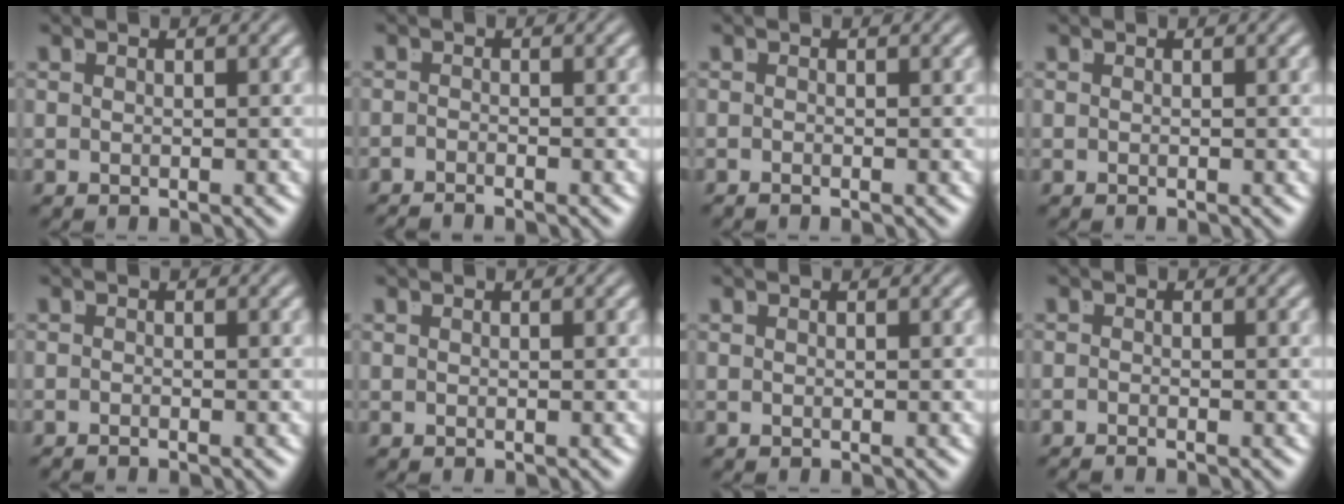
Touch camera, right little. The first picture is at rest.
{"total": 1.7, "force": [-1.6, -0.6, -0.1], "torque": [0.005, -0.010, -0.025]}
{"total": 0.9, "force": [-0.7, -0.6, 0.1], "torque": [0.002, -0.004, -0.010]}
{"total": 0.0}
{"total": 1.2, "force": [-1.0, -0.7, 0.0], "torque": [0.005, -0.008, -0.014]}
{"total": 0.0}
{"total": 0.0}
{"total": 1.3, "force": [-1.2, -0.5, 0.1], "torque": [0.001, -0.008, -0.018]}